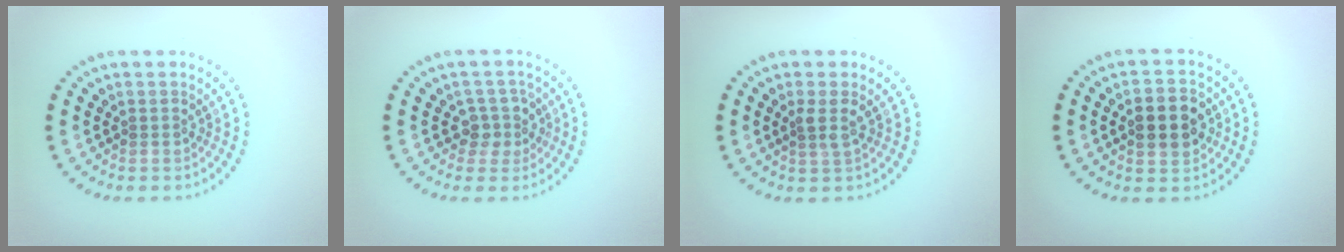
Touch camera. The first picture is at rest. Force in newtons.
{"total": 2.2, "press": 1.9, "slide": 1.1}
{"total": 1.6, "press": 1.4, "slide": 0.9}
{"total": 4.6, "press": 4.6, "slide": 0.2}